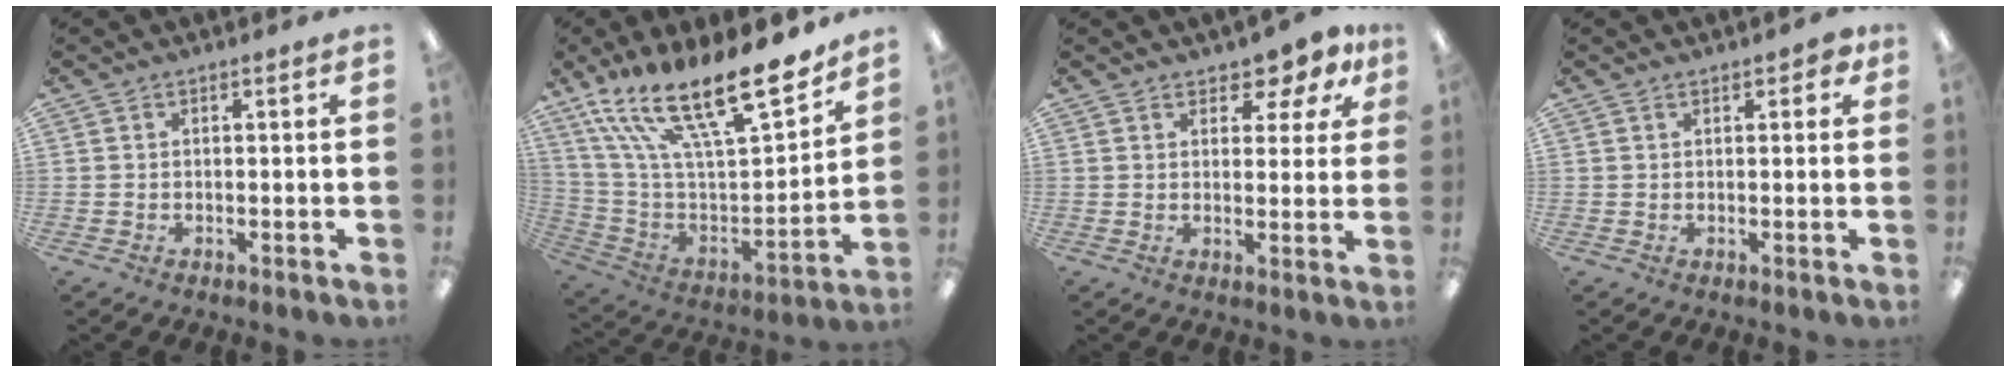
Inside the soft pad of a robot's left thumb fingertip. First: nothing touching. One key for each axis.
{"total": 25.4, "fx": 17.6, "fy": 7.8, "fz": 16.6, "tx": -0.279, "ty": -0.115, "tz": 0.303}
{"total": 5.6, "fx": 3.9, "fy": 2.9, "fz": 2.9, "tx": -0.028, "ty": -0.022, "tz": 0.064}
{"total": 2.5, "fx": 1.3, "fy": 1.2, "fz": 1.7, "tx": -0.018, "ty": -0.001, "tz": 0.019}